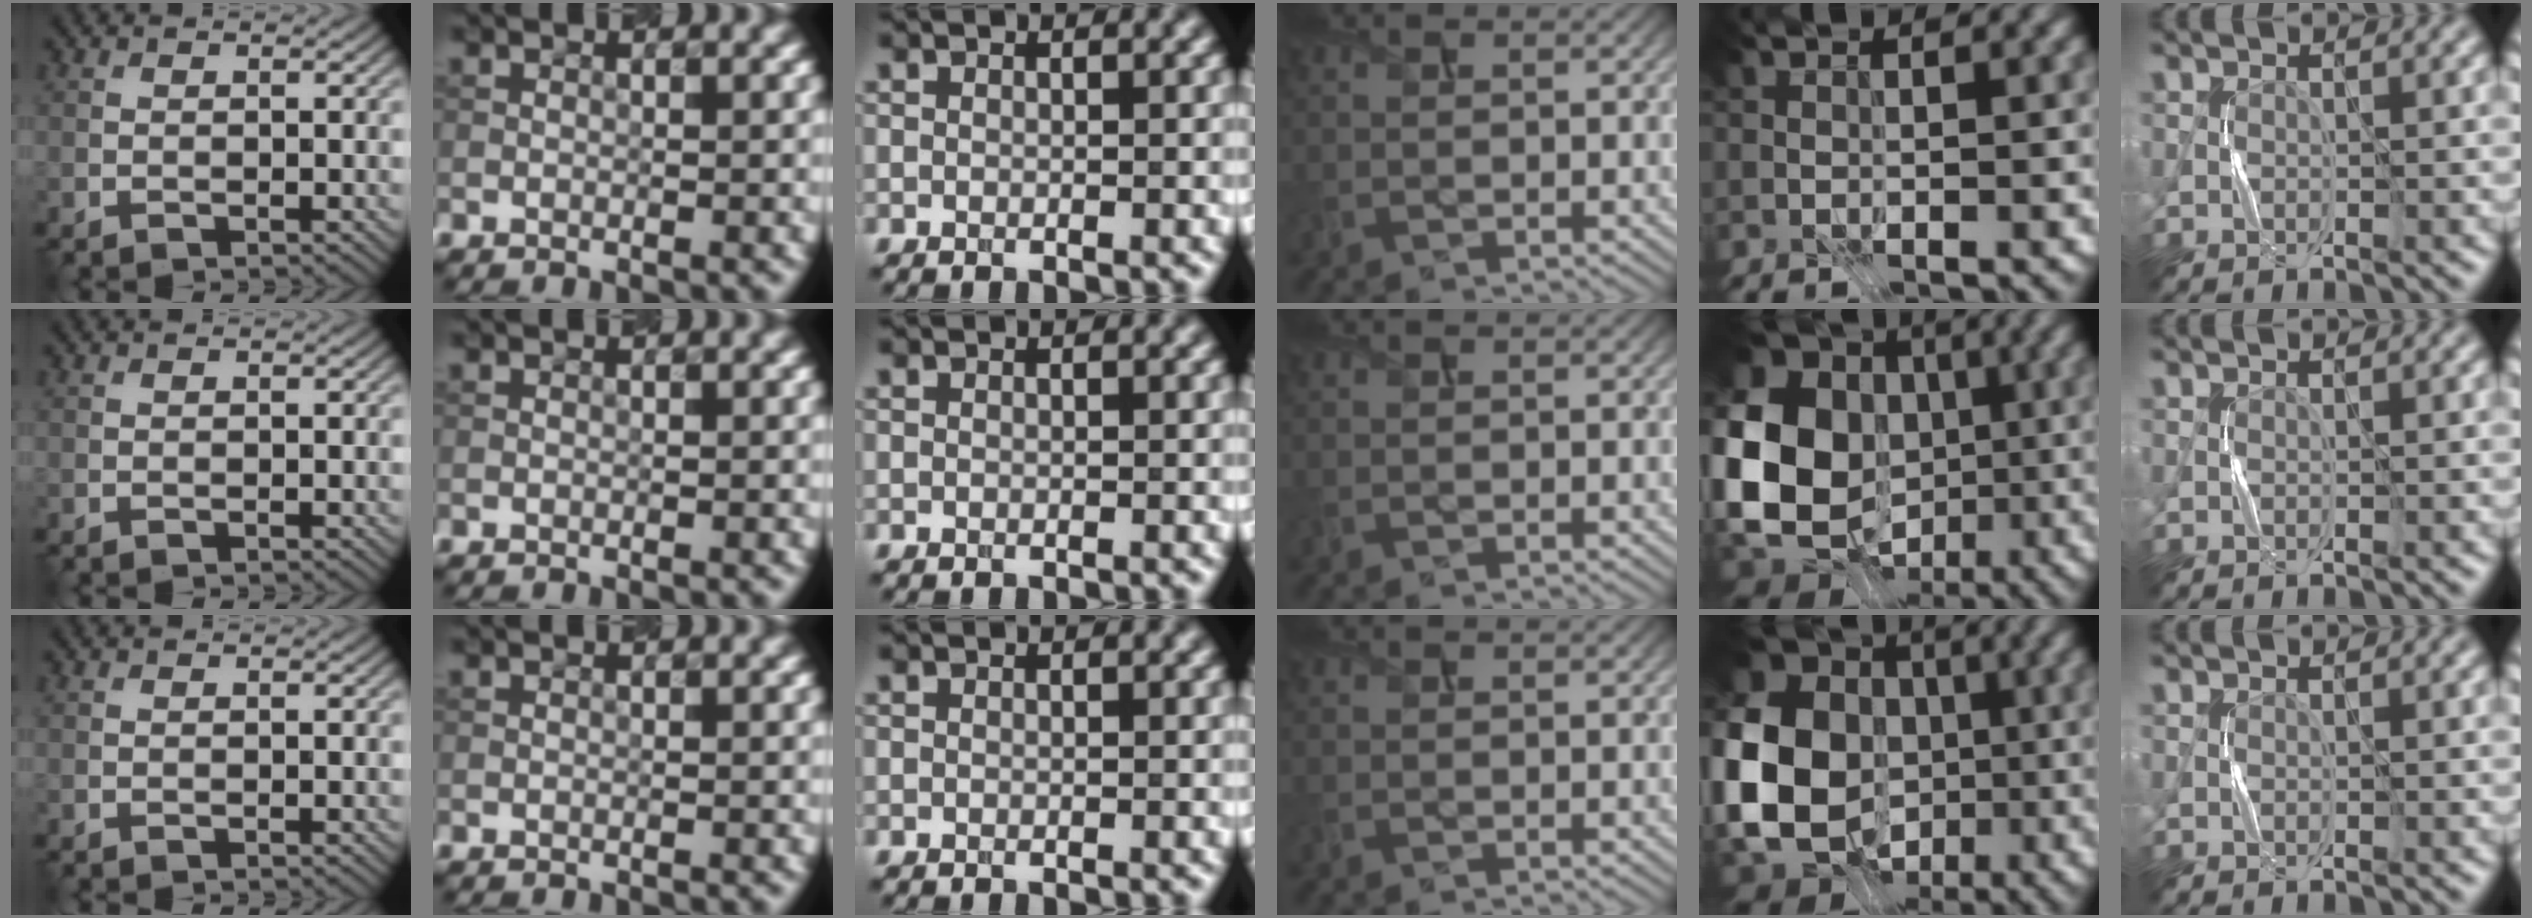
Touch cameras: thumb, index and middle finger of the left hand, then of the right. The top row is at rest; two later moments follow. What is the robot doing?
{"motion": "press", "object": "sticker"}